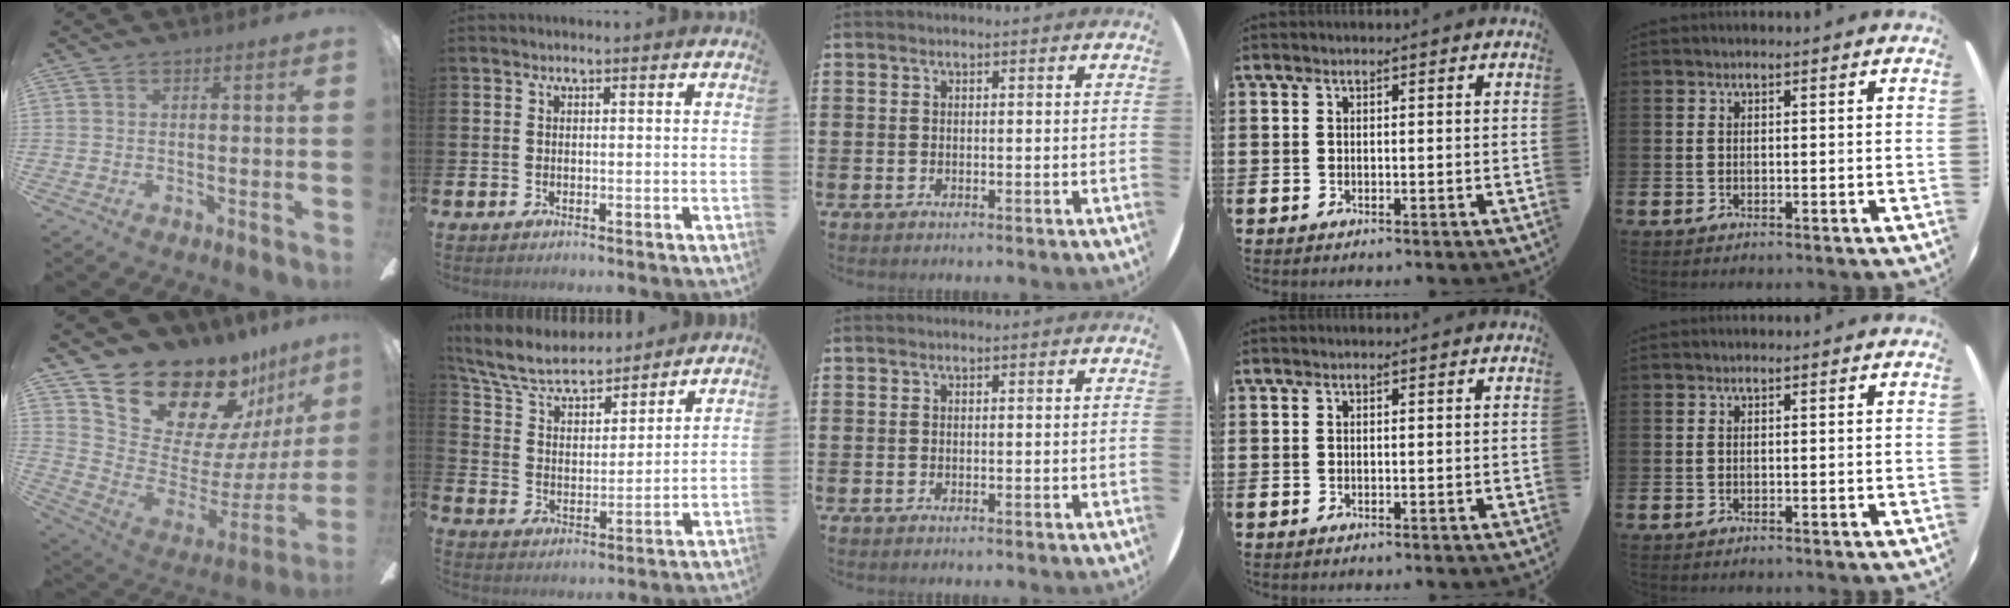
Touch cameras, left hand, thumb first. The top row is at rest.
{"thumb": {"total": 23.7, "force": [19.6, 9.8, 9.0], "torque": [-0.147, -0.149, 0.365]}, "index": {"total": 7.6, "force": [6.9, 2.3, 2.3], "torque": [-0.080, -0.047, 0.119]}}